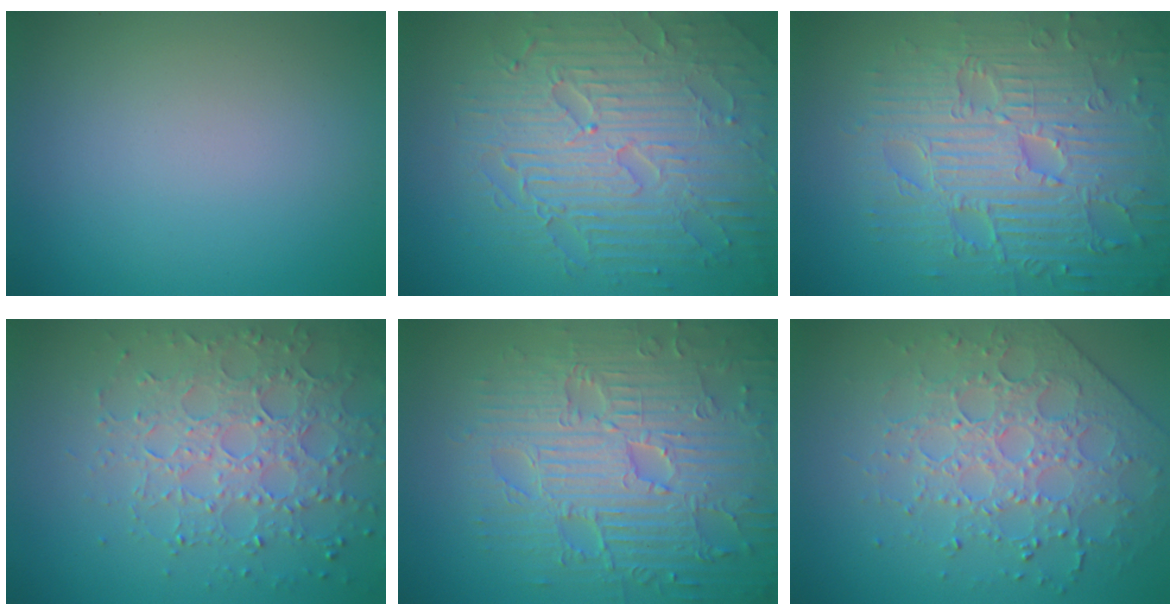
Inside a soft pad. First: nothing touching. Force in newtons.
{"total": 9.2, "press": 6.3, "slide": 6.7}
{"total": 9.6, "press": 6.9, "slide": 6.7}
{"total": 5.5, "press": 4.7, "slide": 2.8}
{"total": 9.6, "press": 6.9, "slide": 6.7}
{"total": 4.0, "press": 4.0, "slide": 0.1}